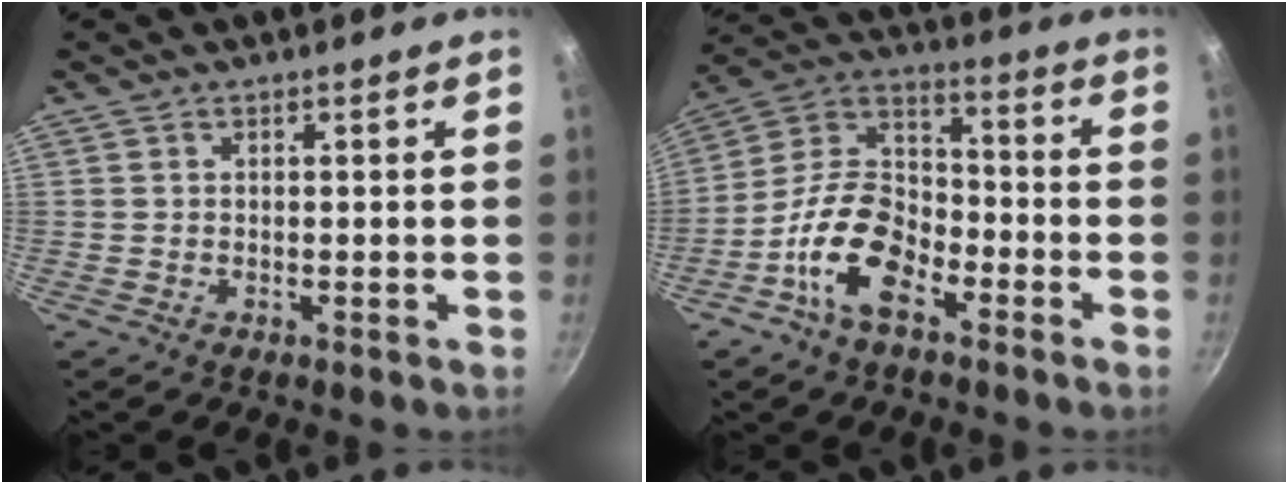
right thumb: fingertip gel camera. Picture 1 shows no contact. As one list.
[{"total": 15.0, "force": [-7.3, 8.3, 10.1], "torque": [-0.169, 0.061, -0.159]}]